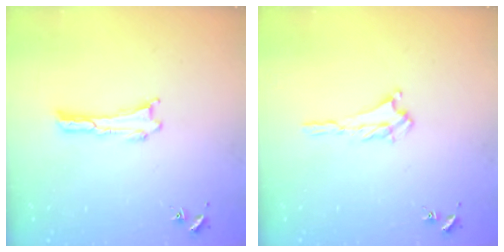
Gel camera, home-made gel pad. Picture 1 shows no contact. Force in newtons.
{"total": 2.0, "press": 2.0, "slide": 0.5}